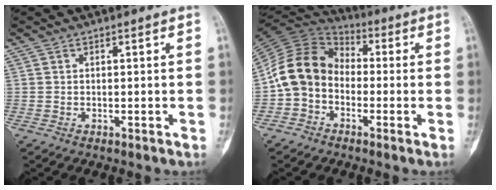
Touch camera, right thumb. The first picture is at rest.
{"total": 12.1, "force": [-2.1, 9.7, 6.9], "torque": [-0.119, 0.046, -0.055]}